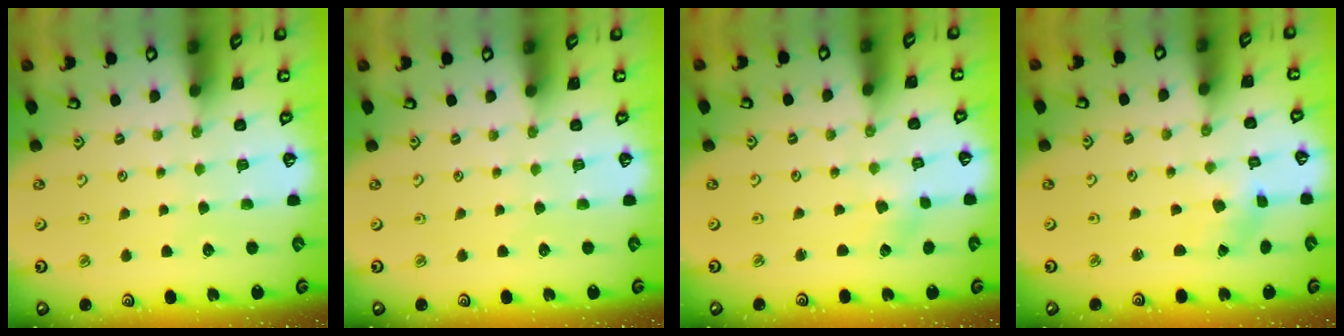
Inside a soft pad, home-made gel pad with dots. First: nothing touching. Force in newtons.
{"total": 0.0}
{"total": 0.0}
{"total": 2.7, "press": 2.3, "slide": 1.3}